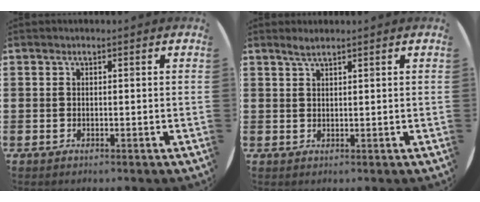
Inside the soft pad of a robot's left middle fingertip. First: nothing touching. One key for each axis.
{"total": 1.5, "fx": 1.3, "fy": 0.1, "fz": 0.7, "tx": -0.015, "ty": 0.002, "tz": 0.024}